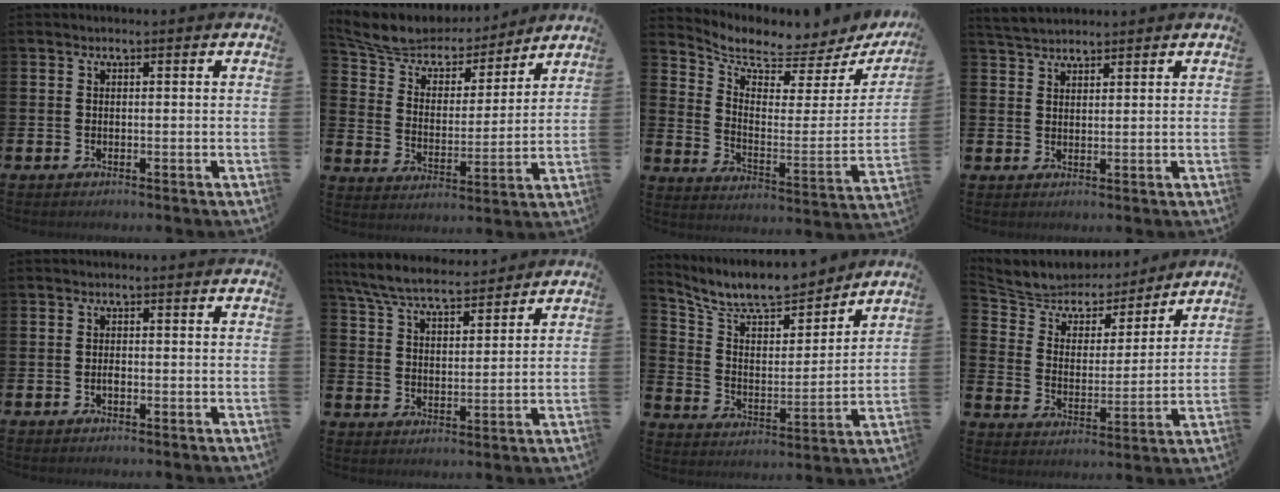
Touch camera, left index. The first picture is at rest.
{"total": 7.6, "force": [6.9, 2.7, 1.3], "torque": [-0.067, -0.049, 0.121]}
{"total": 5.8, "force": [5.5, 1.3, 1.3], "torque": [-0.041, -0.061, 0.085]}
{"total": 3.5, "force": [3.4, 0.6, 0.5], "torque": [-0.010, -0.015, 0.062]}
{"total": 0.8, "force": [-0.3, 0.3, 0.6], "torque": [-0.012, -0.002, -0.006]}
{"total": 7.3, "force": [6.8, 1.2, 2.2], "torque": [-0.074, -0.030, 0.124]}
{"total": 9.6, "force": [8.9, 2.3, 2.9], "torque": [-0.091, -0.067, 0.153]}
{"total": 6.8, "force": [6.4, 2.5, 0.6], "torque": [-0.051, -0.048, 0.110]}